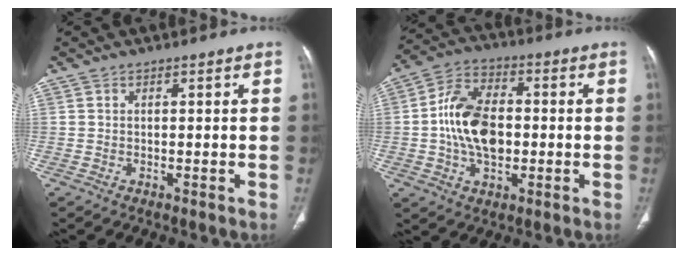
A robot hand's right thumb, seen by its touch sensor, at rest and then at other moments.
{"total": 13.5, "force": [-0.6, 8.6, 10.4], "torque": [-0.176, 0.020, -0.015]}